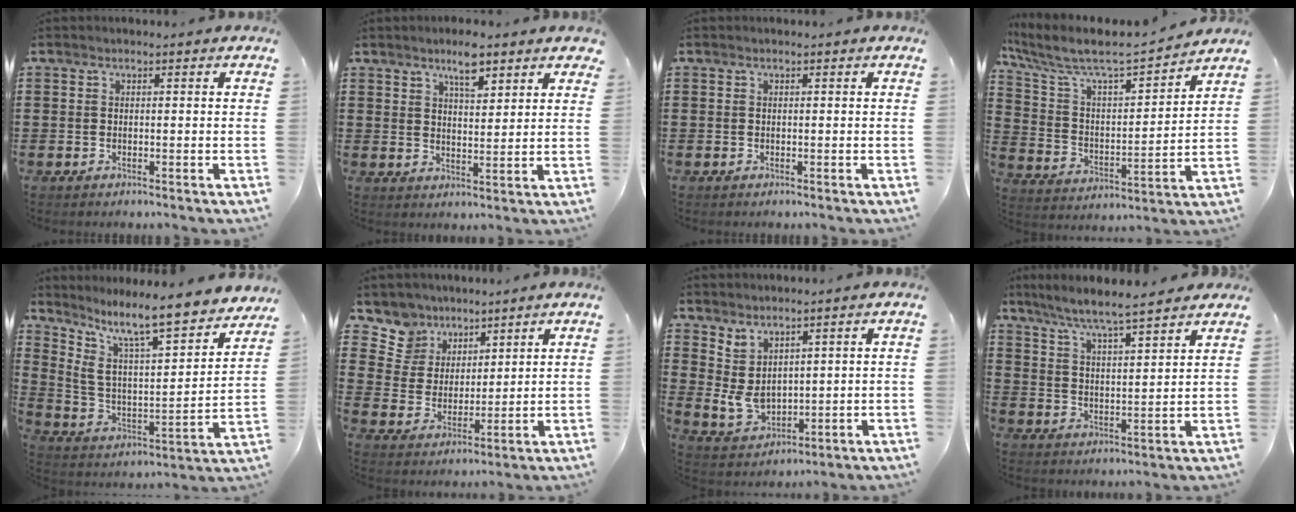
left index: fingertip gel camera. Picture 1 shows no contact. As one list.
[{"total": 5.7, "force": [4.4, 1.4, 3.3], "torque": [-0.049, -0.008, 0.072]}, {"total": 0.0}, {"total": 7.3, "force": [6.3, 1.2, 3.5], "torque": [-0.098, -0.047, 0.100]}, {"total": 10.3, "force": [8.3, 1.5, 5.9], "torque": [-0.143, -0.067, 0.134]}, {"total": 7.9, "force": [5.9, 5.1, 0.9], "torque": [-0.065, -0.025, 0.114]}, {"total": 4.6, "force": [1.9, 3.5, 2.4], "torque": [-0.069, -0.006, 0.038]}, {"total": 6.2, "force": [5.7, -0.2, 2.5], "torque": [-0.073, -0.034, 0.096]}]